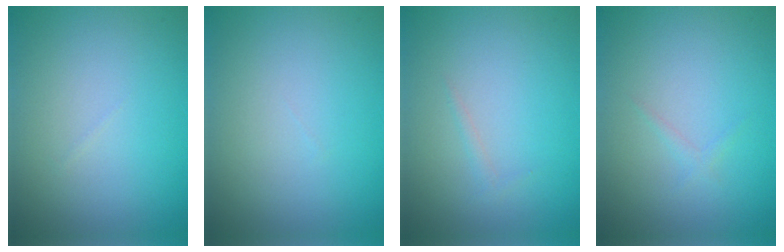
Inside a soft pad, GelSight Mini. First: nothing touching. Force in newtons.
{"total": 0.0}
{"total": 0.6, "press": 0.5, "slide": 0.1}
{"total": 0.7, "press": 0.7, "slide": 0.0}